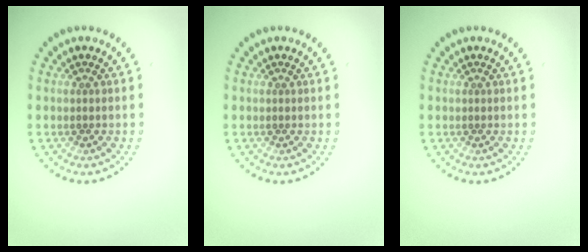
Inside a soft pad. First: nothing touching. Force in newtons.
{"total": 0.0}
{"total": 0.0}